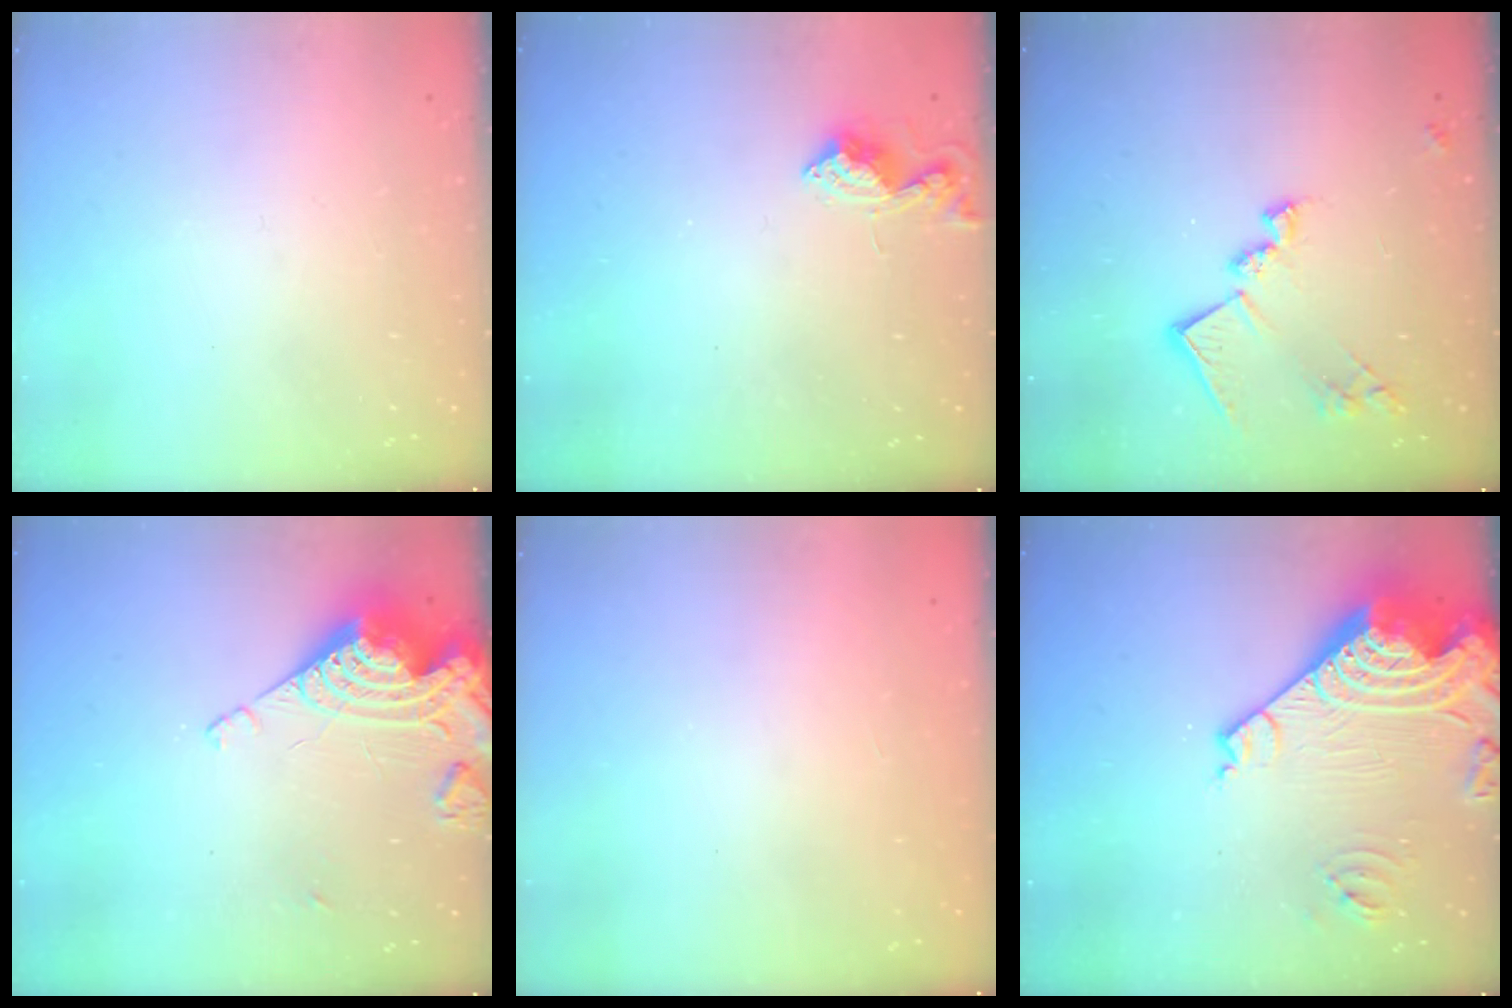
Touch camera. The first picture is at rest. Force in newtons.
{"total": 9.1, "press": 9.1, "slide": 0.4}
{"total": 14.9, "press": 14.9, "slide": 0.8}
{"total": 14.1, "press": 14.0, "slide": 1.5}
{"total": 1.2, "press": 1.1, "slide": 0.5}
{"total": 20.7, "press": 20.6, "slide": 2.4}